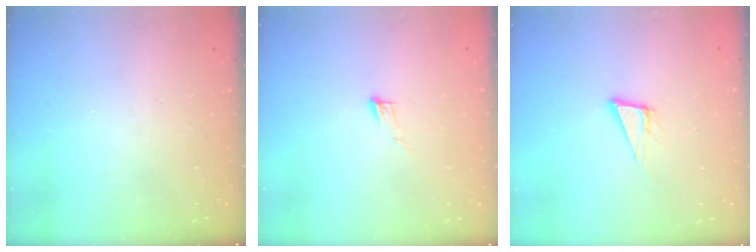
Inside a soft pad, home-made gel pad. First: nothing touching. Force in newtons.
{"total": 3.8, "press": 3.8, "slide": 0.3}
{"total": 7.7, "press": 7.0, "slide": 3.2}